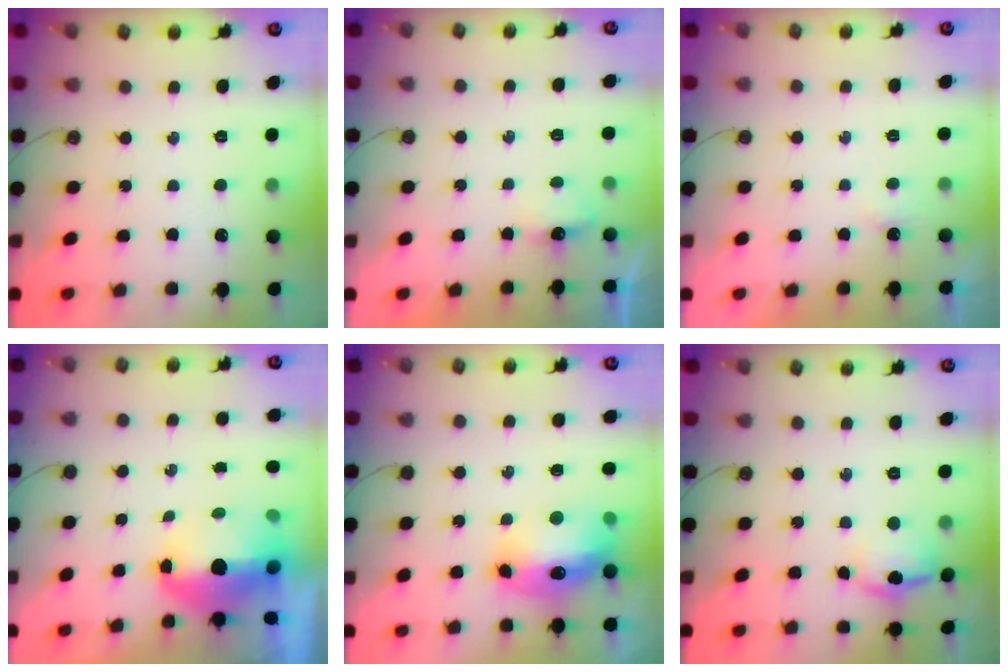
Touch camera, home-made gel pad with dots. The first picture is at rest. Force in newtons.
{"total": 3.0, "press": 3.0, "slide": 0.5}
{"total": 3.2, "press": 1.5, "slide": 2.9}
{"total": 8.2, "press": 8.2, "slide": 1.0}
{"total": 14.4, "press": 14.4, "slide": 1.3}
{"total": 10.2, "press": 10.1, "slide": 1.4}